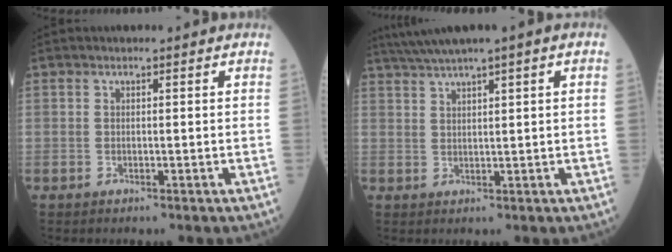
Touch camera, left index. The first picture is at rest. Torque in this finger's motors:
{"motor_torque": [1.07, -1.07, 0.57, 0.14]}